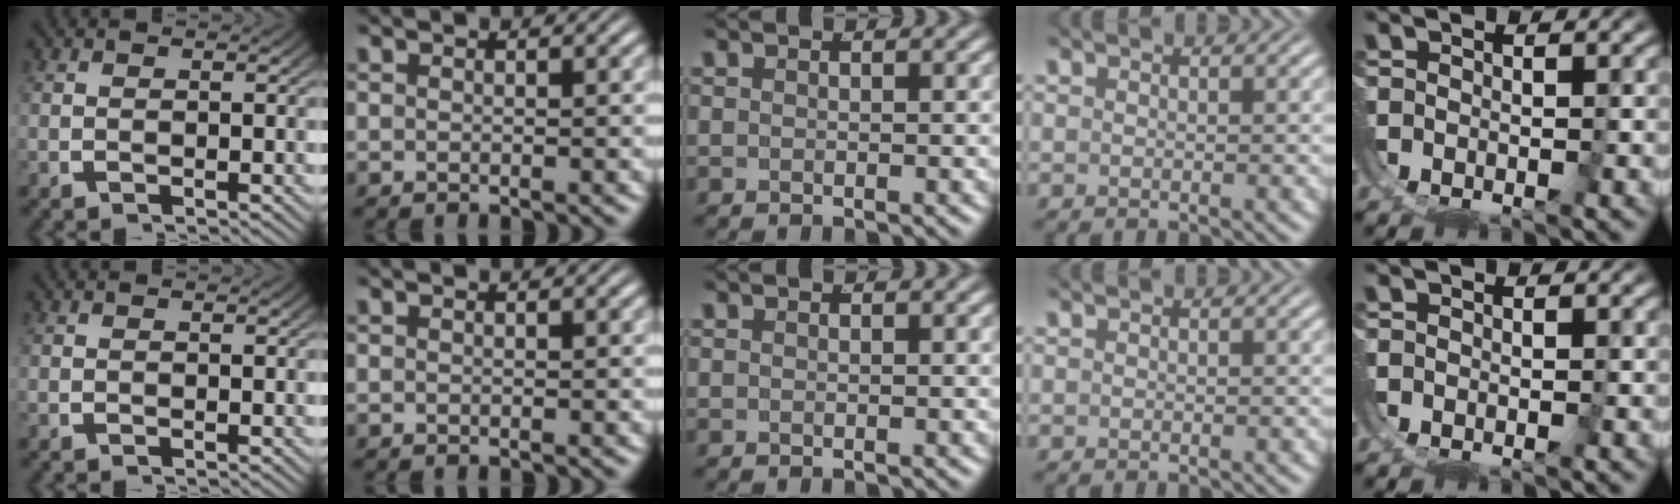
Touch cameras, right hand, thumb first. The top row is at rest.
{}